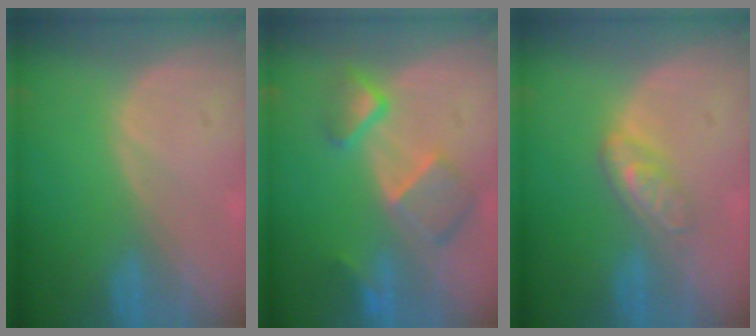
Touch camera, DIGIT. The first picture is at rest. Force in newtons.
{"total": 7.9, "press": 6.8, "slide": 4.0}
{"total": 4.6, "press": 4.0, "slide": 2.2}